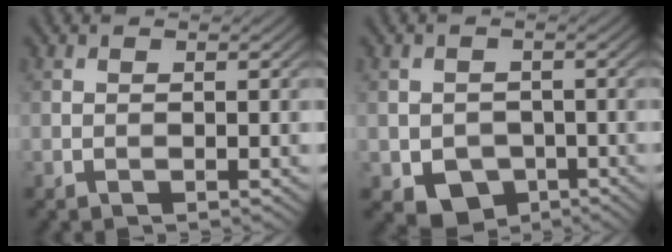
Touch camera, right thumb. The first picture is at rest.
{"total": 4.6, "force": [-1.7, 3.7, 2.0], "torque": [-0.044, -0.017, -0.032]}